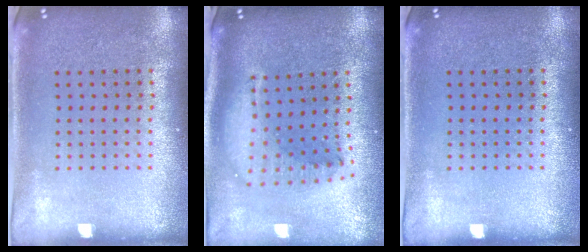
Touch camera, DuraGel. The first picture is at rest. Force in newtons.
{"total": 1.8, "press": 1.5, "slide": 0.9}
{"total": 0.0}